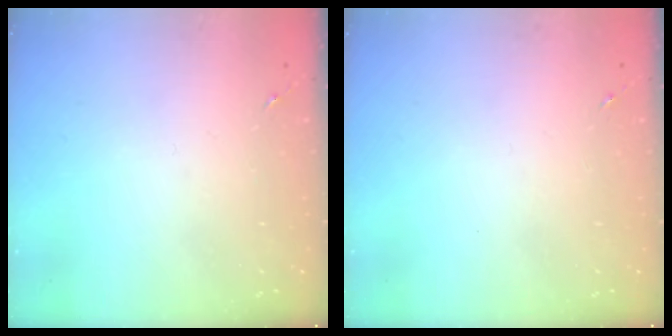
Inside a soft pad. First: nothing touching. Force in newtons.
{"total": 0.0}